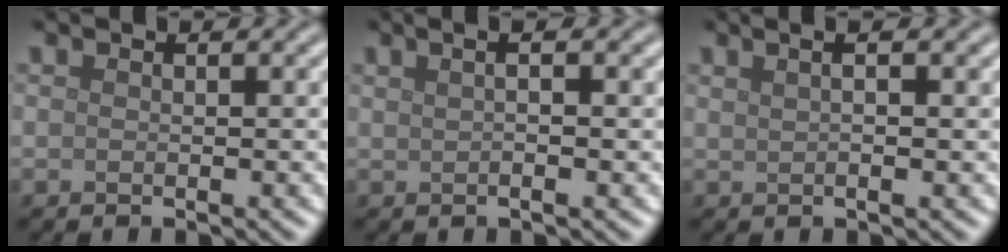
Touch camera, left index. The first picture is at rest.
{"total": 3.5, "force": [1.2, 1.5, 2.9], "torque": [-0.025, 0.017, 0.000]}
{"total": 3.6, "force": [1.5, 1.5, 2.8], "torque": [-0.027, 0.019, 0.003]}